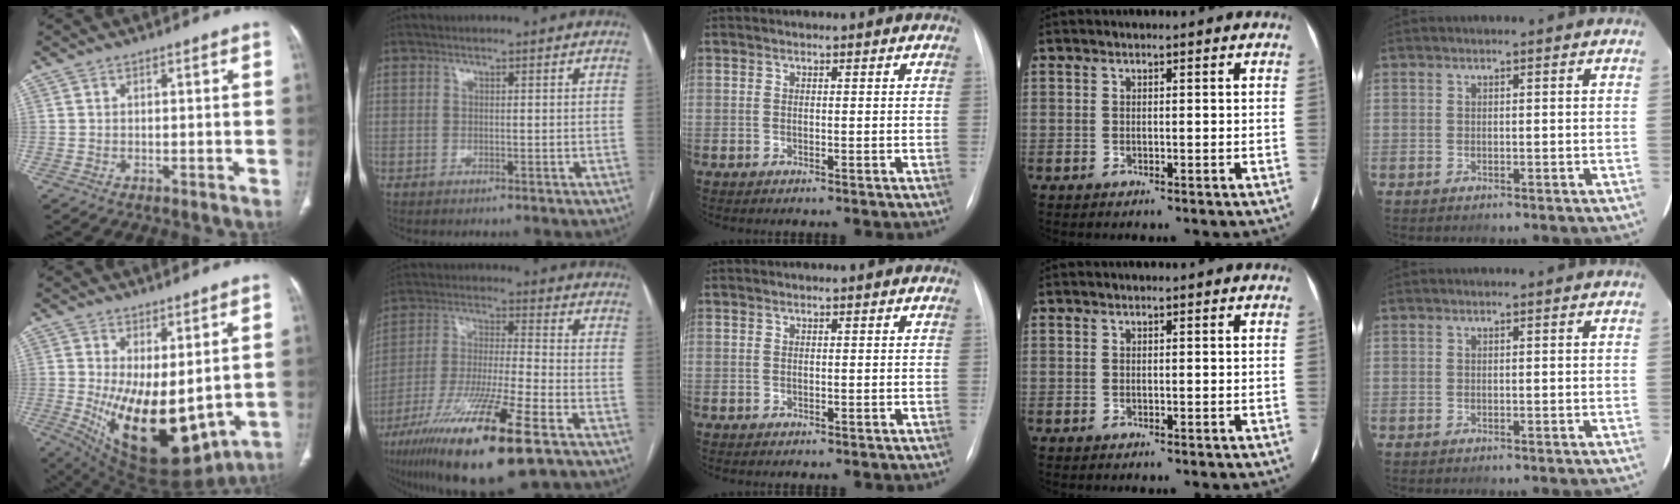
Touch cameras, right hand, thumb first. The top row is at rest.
{"thumb": {"total": 18.5, "force": [-0.6, 9.0, 16.2], "torque": [-0.256, -0.037, 0.027]}, "index": {"total": 20.0, "force": [-11.3, 1.5, 16.4], "torque": [-0.307, -0.050, -0.201]}}